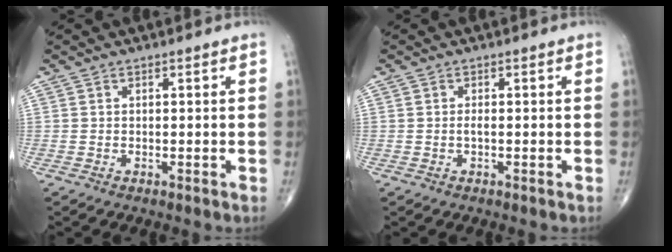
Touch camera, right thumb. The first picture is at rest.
{"total": 0.7, "force": [-0.1, 0.2, 0.7], "torque": [-0.016, -0.001, -0.003]}